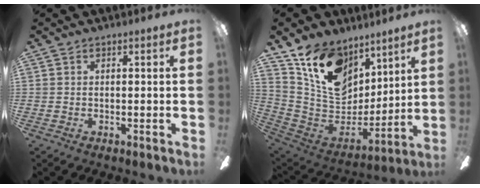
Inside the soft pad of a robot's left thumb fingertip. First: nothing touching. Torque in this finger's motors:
{"motor_torque": [1.53, 2.00, 0.97, -1.80, 0.10]}